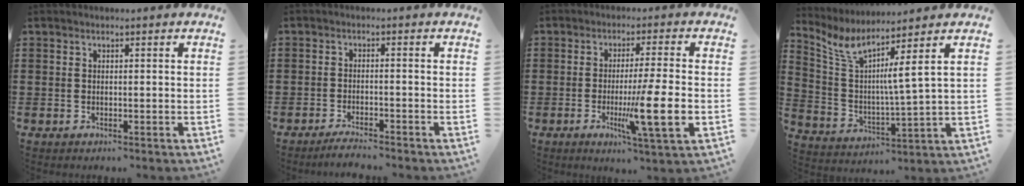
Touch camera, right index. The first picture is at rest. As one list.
[{"total": 2.3, "force": [-2.2, -0.2, 0.6], "torque": [-0.013, 0.001, -0.044]}, {"total": 10.0, "force": [-2.3, 0.5, 9.7], "torque": [-0.171, -0.017, -0.041]}, {"total": 5.7, "force": [3.2, -0.1, 4.8], "torque": [-0.113, -0.031, 0.043]}]